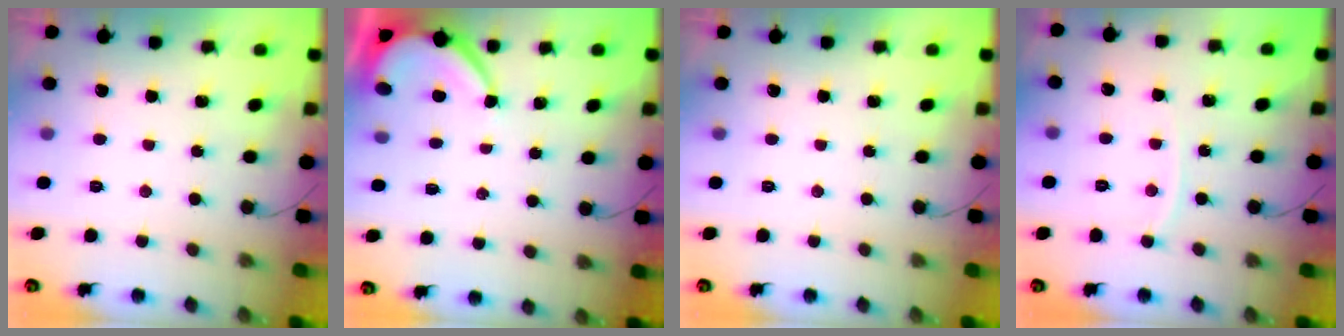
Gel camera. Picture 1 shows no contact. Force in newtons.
{"total": 5.0, "press": 4.9, "slide": 0.5}
{"total": 0.0}
{"total": 3.5, "press": 3.5, "slide": 0.5}